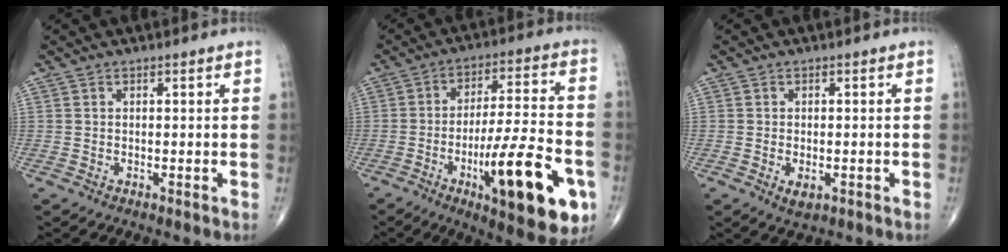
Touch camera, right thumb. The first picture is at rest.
{"total": 21.4, "force": [-7.9, 5.6, 19.1], "torque": [-0.272, 0.020, -0.111]}
{"total": 2.8, "force": [-1.0, 1.5, 2.2], "torque": [-0.034, 0.002, -0.011]}